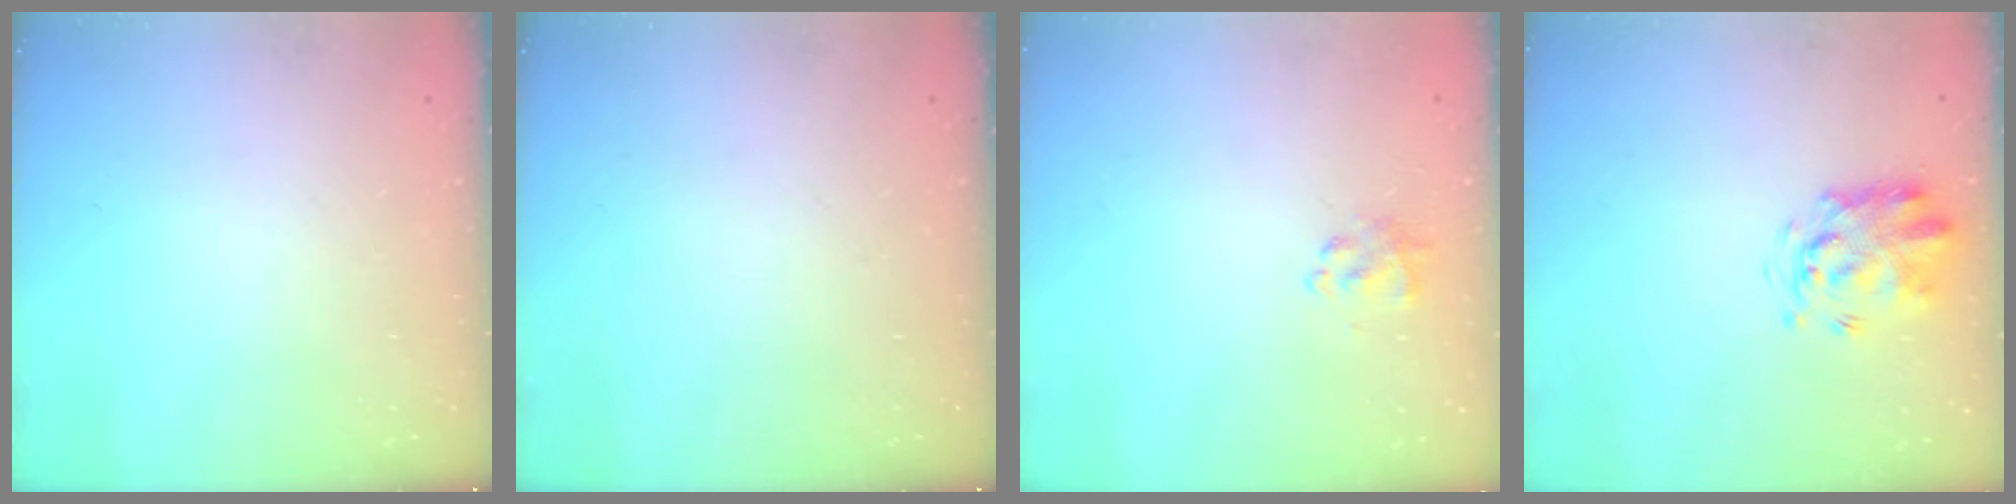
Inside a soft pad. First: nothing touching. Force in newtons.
{"total": 0.0}
{"total": 1.2, "press": 1.0, "slide": 0.6}
{"total": 3.4, "press": 3.3, "slide": 0.8}